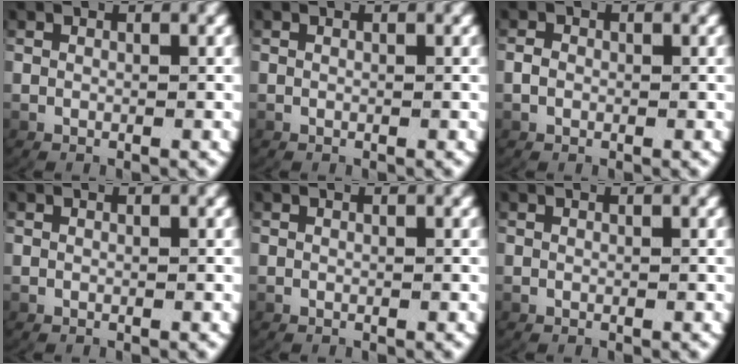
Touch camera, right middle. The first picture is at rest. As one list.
[{"total": 0.0}, {"total": 0.7, "force": [-0.2, 0.5, 0.4], "torque": [-0.018, -0.002, -0.001]}, {"total": 0.0}, {"total": 0.0}, {"total": 0.0}]